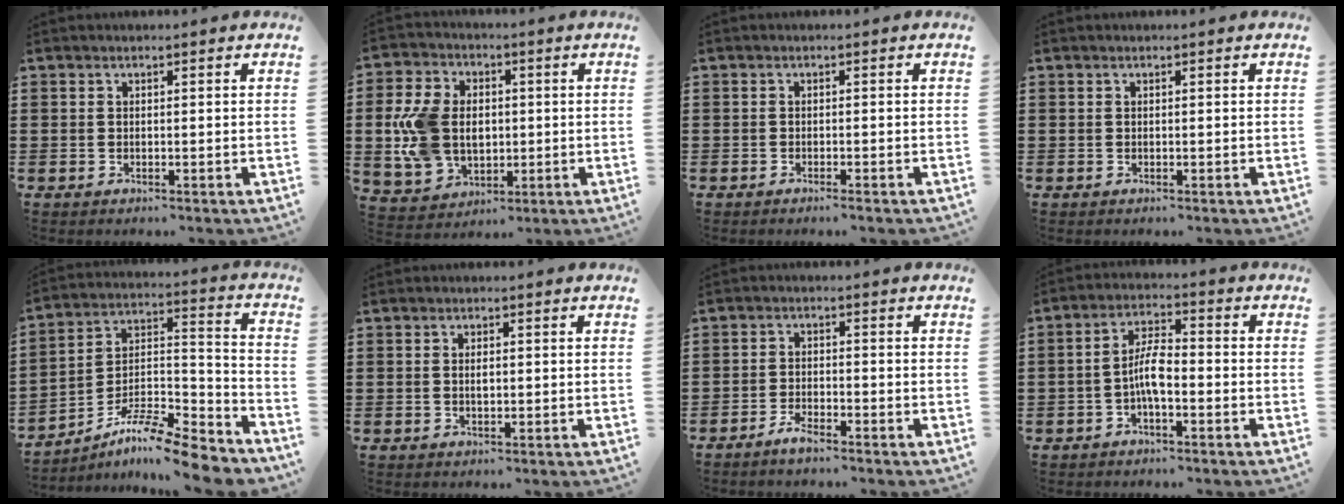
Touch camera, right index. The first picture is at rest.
{"total": 11.1, "force": [0.4, 8.2, 7.5], "torque": [-0.196, 0.014, 0.005]}
{"total": 0.8, "force": [-0.7, -0.1, 0.3], "torque": [-0.007, -0.002, -0.015]}
{"total": 0.0}
{"total": 10.0, "force": [-8.9, 0.9, 4.6], "torque": [-0.079, 0.013, -0.176]}
{"total": 1.6, "force": [0.0, 0.6, 1.4], "torque": [-0.027, 0.003, -0.001]}
{"total": 2.5, "force": [-2.3, 0.3, 0.9], "torque": [-0.018, 0.005, -0.044]}
{"total": 5.4, "force": [-1.5, 1.9, 4.9], "torque": [-0.099, 0.006, -0.032]}